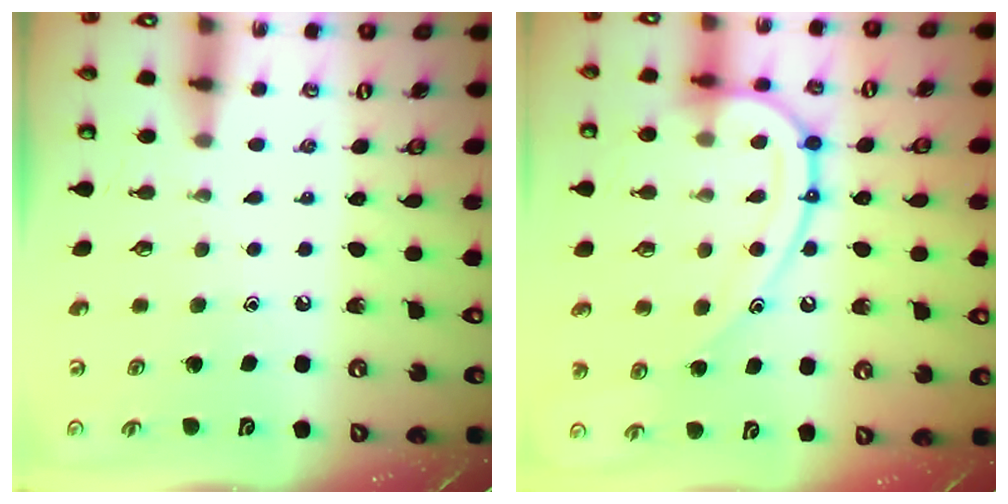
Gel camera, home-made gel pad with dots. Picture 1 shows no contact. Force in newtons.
{"total": 17.3, "press": 17.2, "slide": 1.9}